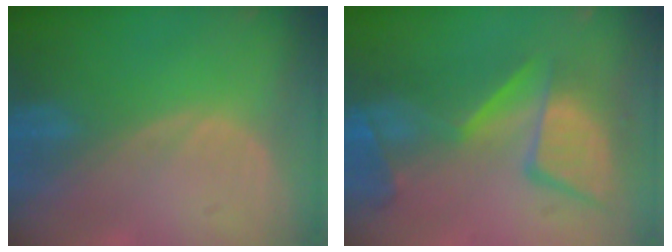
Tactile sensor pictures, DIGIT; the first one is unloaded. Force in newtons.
{"total": 11.5, "press": 10.7, "slide": 4.4}